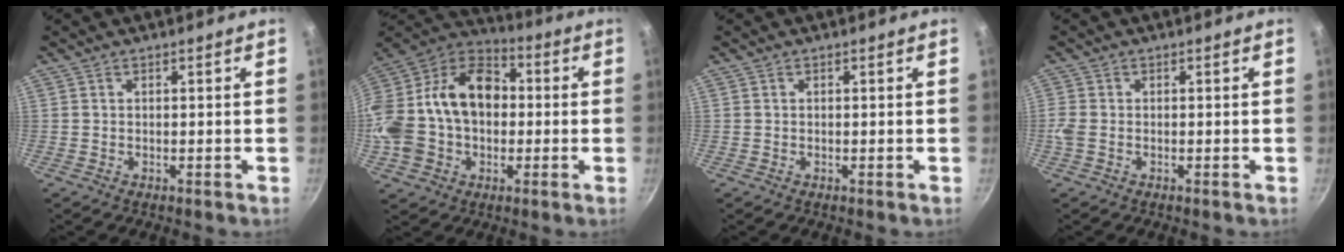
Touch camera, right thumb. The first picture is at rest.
{"total": 25.1, "force": [-0.5, 18.4, 17.0], "torque": [-0.313, 0.064, -0.016]}
{"total": 0.0}
{"total": 2.0, "force": [-0.6, 1.4, 1.3], "torque": [-0.033, 0.002, -0.014]}